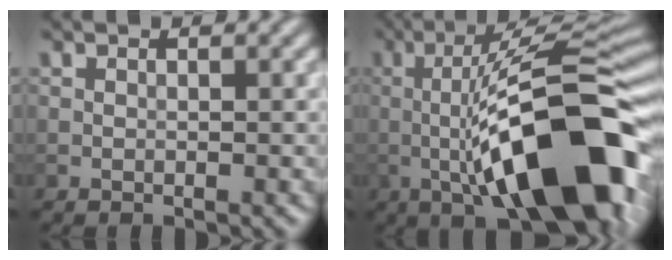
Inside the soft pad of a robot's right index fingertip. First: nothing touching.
{"total": 13.9, "force": [-3.2, 4.1, 12.9], "torque": [-0.200, 0.018, -0.054]}